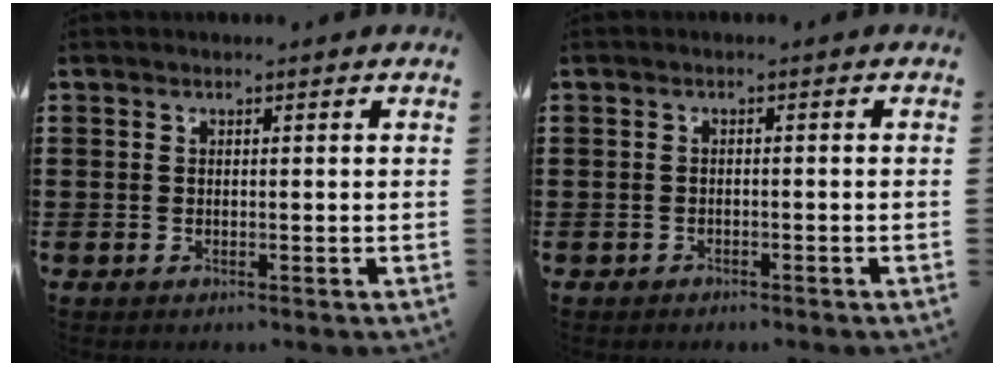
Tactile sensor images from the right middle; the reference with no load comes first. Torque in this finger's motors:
{"motor_torque": [-0.46, 0.42, -0.05, -0.01]}